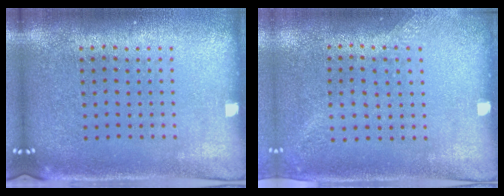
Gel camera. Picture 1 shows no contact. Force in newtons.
{"total": 1.3, "press": 1.0, "slide": 0.8}